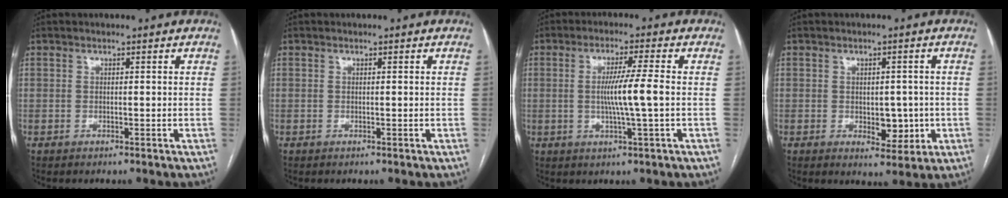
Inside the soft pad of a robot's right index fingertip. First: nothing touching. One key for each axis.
{"total": 0.0}
{"total": 6.6, "fx": -0.2, "fy": -0.8, "fz": 6.6, "tx": -0.118, "ty": -0.004, "tz": -0.004}
{"total": 5.0, "fx": -0.7, "fy": 2.9, "fz": 4.0, "tx": -0.045, "ty": 0.002, "tz": 0.001}